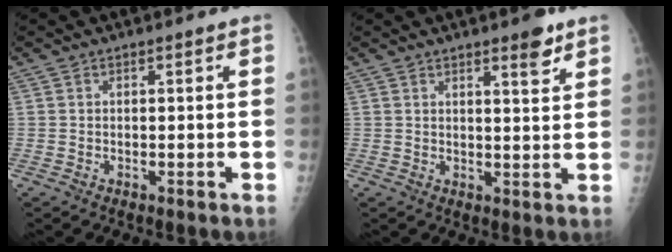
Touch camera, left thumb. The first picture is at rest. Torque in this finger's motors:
{"motor_torque": [0.13, 0.23, 0.01, -0.14, 0.04]}